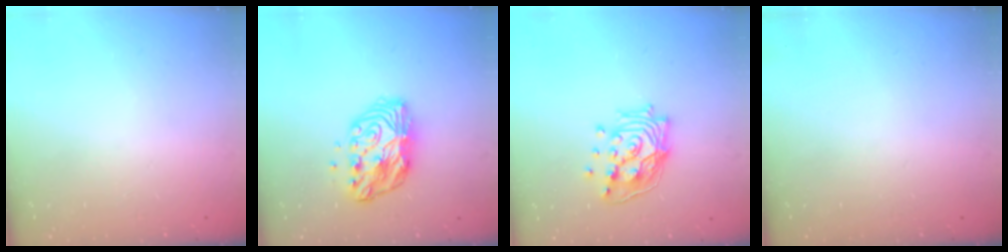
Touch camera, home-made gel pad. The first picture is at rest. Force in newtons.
{"total": 11.1, "press": 11.1, "slide": 0.8}
{"total": 15.9, "press": 15.1, "slide": 5.1}
{"total": 0.0}